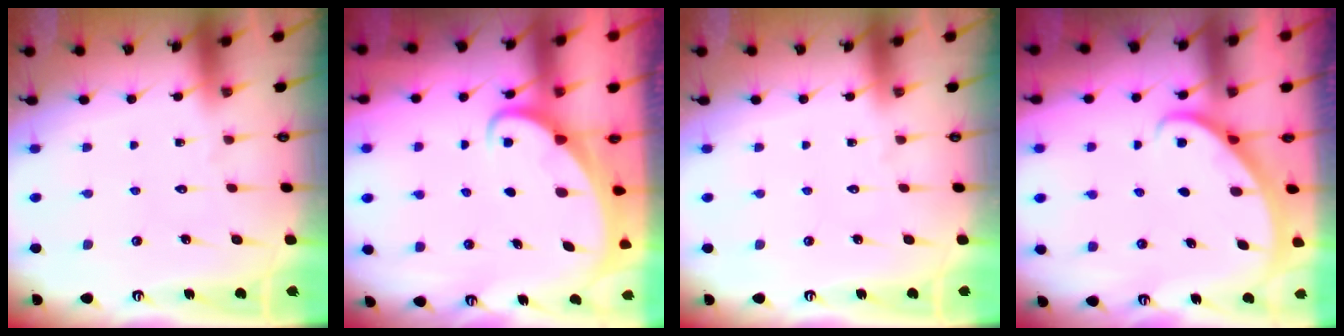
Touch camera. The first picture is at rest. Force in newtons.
{"total": 2.5, "press": 2.5, "slide": 0.2}
{"total": 0.0}
{"total": 2.3, "press": 2.3, "slide": 0.2}